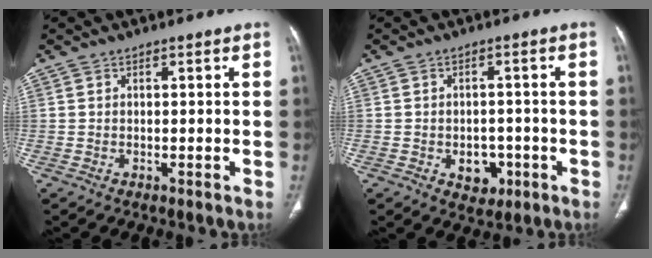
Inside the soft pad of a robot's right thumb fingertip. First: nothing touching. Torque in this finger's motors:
{"motor_torque": [0.90, 0.58, 0.12, -0.45, 0.13]}